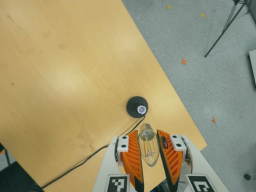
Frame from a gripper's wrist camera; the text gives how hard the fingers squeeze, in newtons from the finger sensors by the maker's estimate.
{"total": 11.4, "left": 11.8, "right": 11.0}